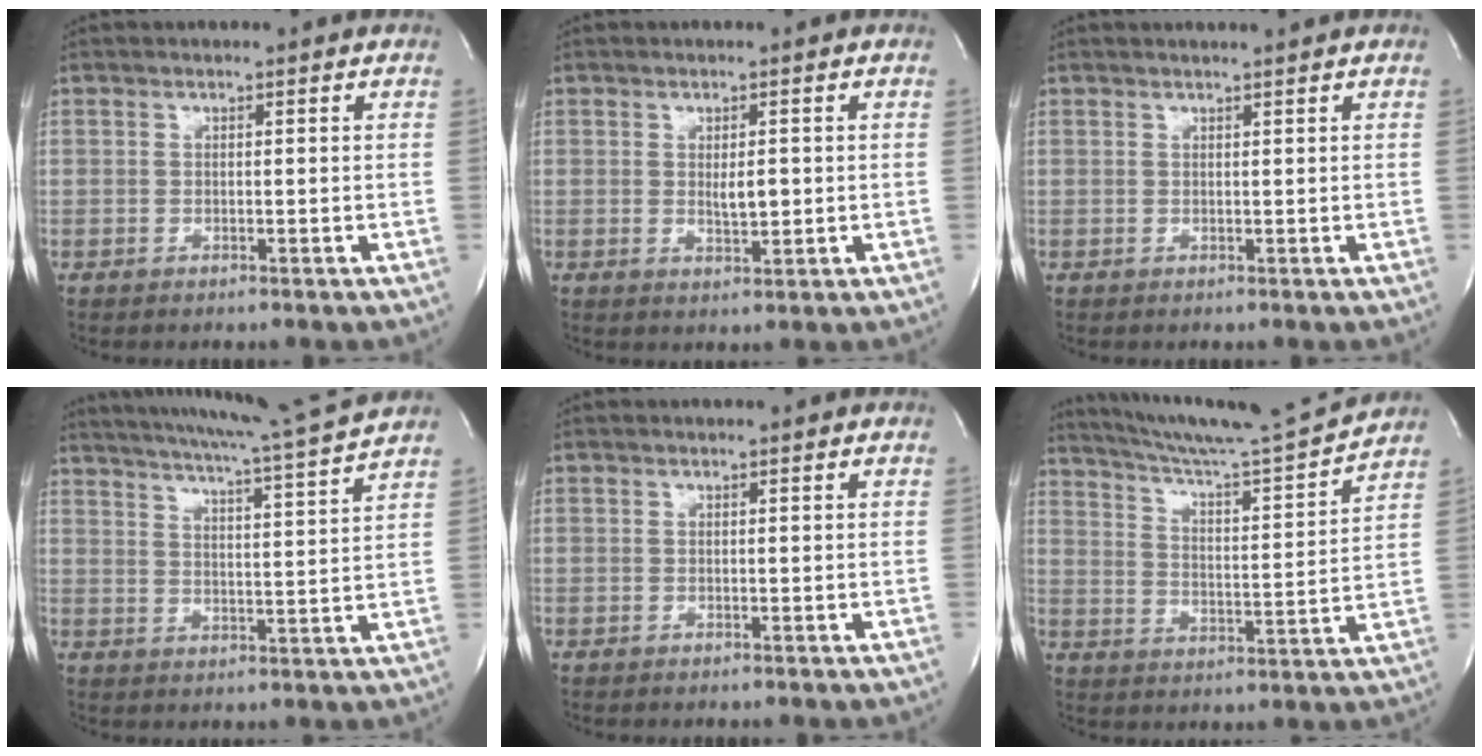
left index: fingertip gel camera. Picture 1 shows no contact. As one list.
[{"total": 2.6, "force": [0.2, 0.8, 2.4], "torque": [-0.042, -0.005, 0.006]}, {"total": 2.0, "force": [1.8, -0.4, 0.7], "torque": [-0.009, 0.005, 0.026]}, {"total": 15.6, "force": [14.2, -2.0, 6.2], "torque": [-0.113, -0.034, 0.196]}, {"total": 0.0}, {"total": 15.9, "force": [15.0, -1.9, 4.9], "torque": [-0.090, -0.037, 0.228]}]